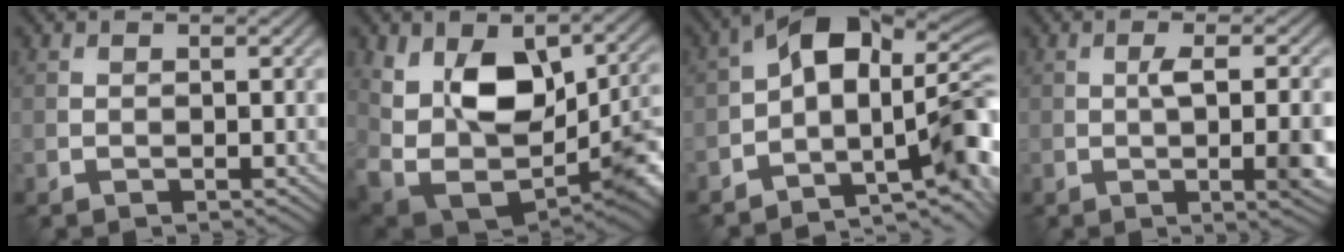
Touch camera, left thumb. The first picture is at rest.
{"total": 15.4, "force": [1.7, 9.3, 12.2], "torque": [-0.195, -0.034, 0.044]}
{"total": 13.8, "force": [-1.1, 7.8, 11.4], "torque": [-0.147, 0.013, -0.019]}
{"total": 5.8, "force": [-0.4, 1.3, 5.6], "torque": [-0.090, -0.002, -0.003]}